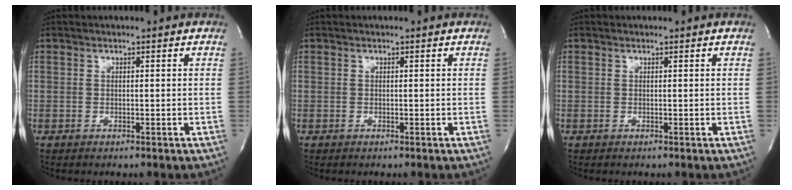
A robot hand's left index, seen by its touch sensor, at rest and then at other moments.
{"total": 0.0}
{"total": 0.0}